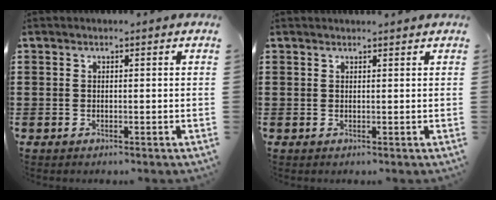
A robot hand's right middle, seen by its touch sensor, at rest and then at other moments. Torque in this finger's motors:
{"motor_torque": [-0.04, 0.01, 0.28, 0.01]}